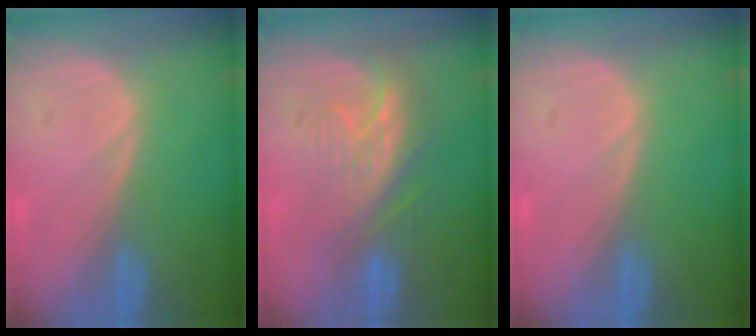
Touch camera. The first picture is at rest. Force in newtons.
{"total": 7.4, "press": 7.0, "slide": 2.3}
{"total": 0.0}